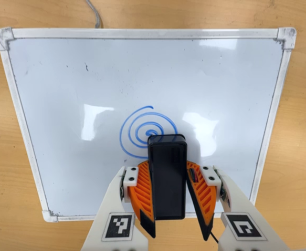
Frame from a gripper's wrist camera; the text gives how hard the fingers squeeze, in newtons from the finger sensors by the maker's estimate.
{"total": 11.7, "left": 13.0, "right": 10.3}